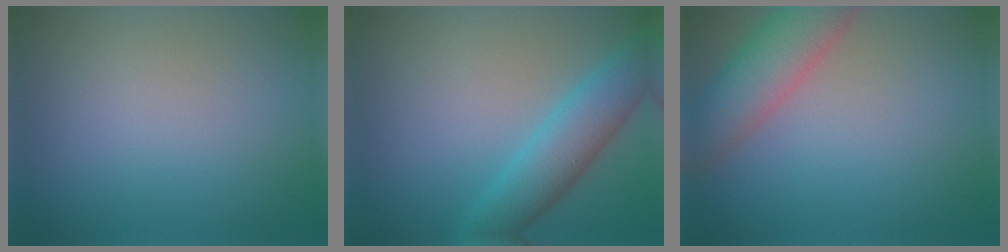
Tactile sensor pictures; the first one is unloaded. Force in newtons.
{"total": 4.9, "press": 4.9, "slide": 0.2}
{"total": 5.7, "press": 5.7, "slide": 0.2}